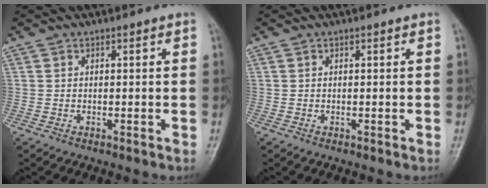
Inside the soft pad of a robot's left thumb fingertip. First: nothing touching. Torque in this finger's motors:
{"motor_torque": [-0.01, 0.01, 0.00, 0.00, 0.00]}